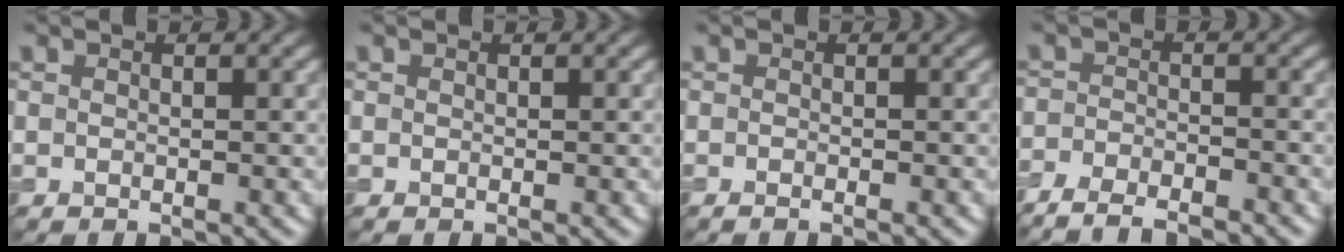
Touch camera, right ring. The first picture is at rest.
{"total": 0.0}
{"total": 0.6, "force": [-0.4, 0.1, 0.4], "torque": [-0.006, -0.002, -0.007]}
{"total": 6.8, "force": [-6.2, 1.9, 2.3], "torque": [-0.032, -0.012, -0.098]}